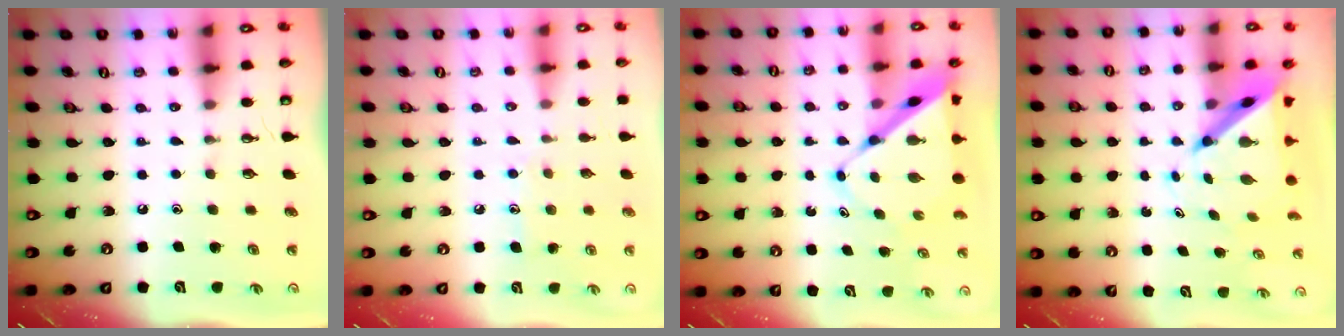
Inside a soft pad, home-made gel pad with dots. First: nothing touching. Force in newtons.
{"total": 6.4, "press": 6.4, "slide": 0.4}
{"total": 9.2, "press": 9.2, "slide": 0.9}
{"total": 8.1, "press": 8.1, "slide": 0.6}